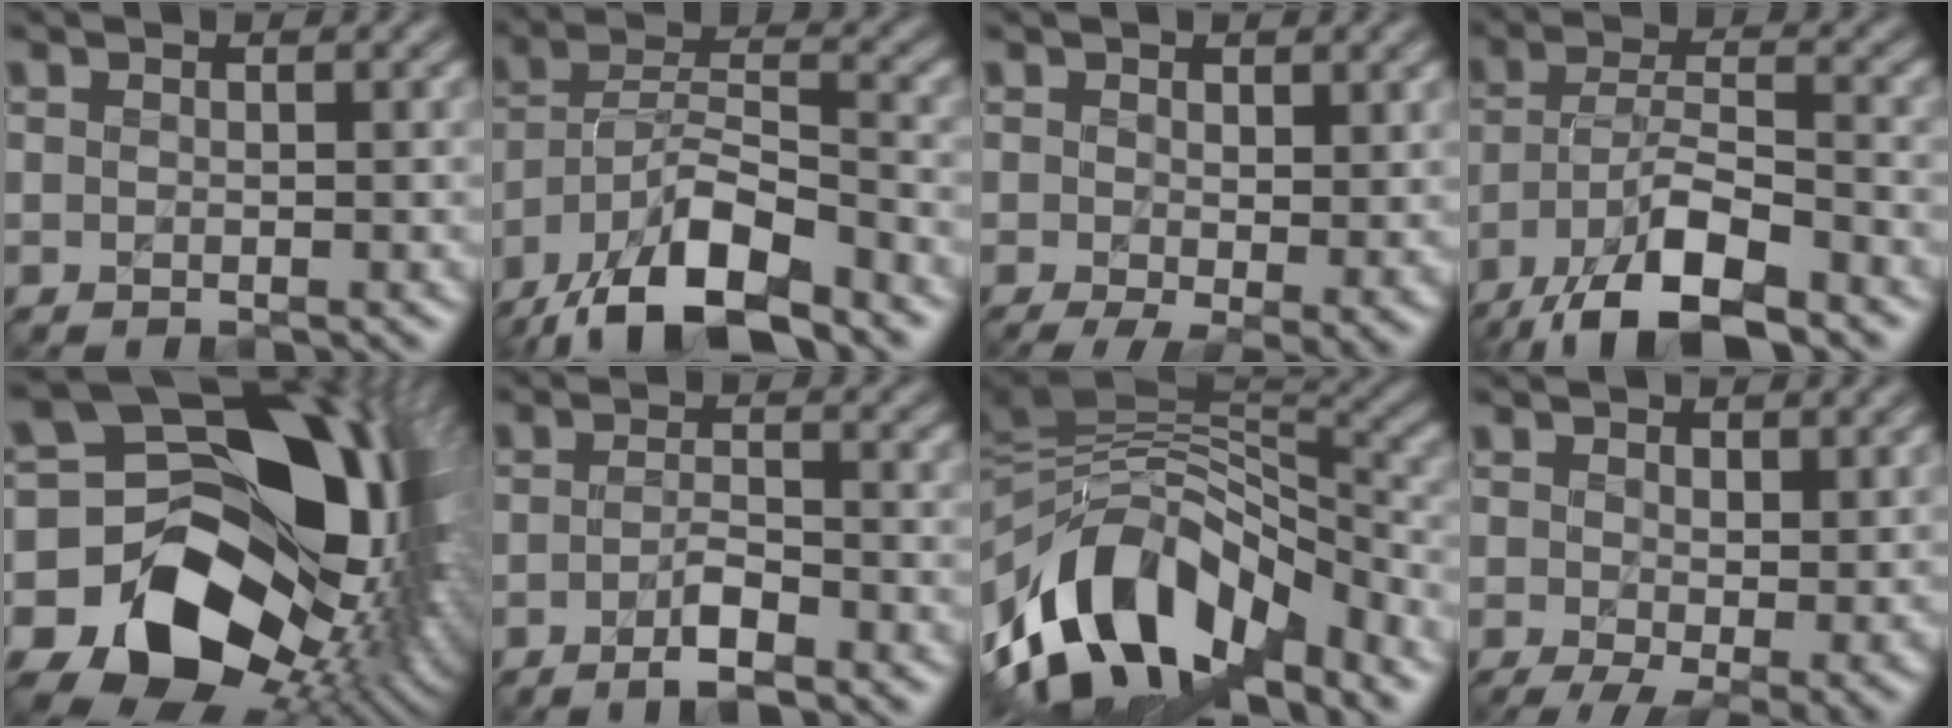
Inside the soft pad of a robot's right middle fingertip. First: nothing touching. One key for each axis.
{"total": 11.3, "fx": -8.2, "fy": 3.7, "fz": 6.9, "tx": -0.121, "ty": 0.013, "tz": -0.154}
{"total": 4.1, "fx": -0.8, "fy": 1.8, "fz": 3.6, "tx": -0.059, "ty": -0.011, "tz": -0.009}
{"total": 10.0, "fx": -6.7, "fy": 3.2, "fz": 6.7, "tx": -0.121, "ty": 0.005, "tz": -0.126}
{"total": 19.5, "fx": -1.7, "fy": 15.1, "fz": 12.3, "tx": -0.170, "ty": -0.022, "tz": -0.013}
{"total": 2.7, "fx": -1.7, "fy": 0.5, "fz": 2.0, "tx": -0.042, "ty": 0.005, "tz": -0.036}
{"total": 13.9, "fx": -6.0, "fy": 8.0, "fz": 9.6, "tx": -0.185, "ty": 0.013, "tz": -0.102}
{"total": 5.2, "fx": -0.8, "fy": 2.3, "fz": 4.5, "tx": -0.078, "ty": -0.013, "tz": -0.007}